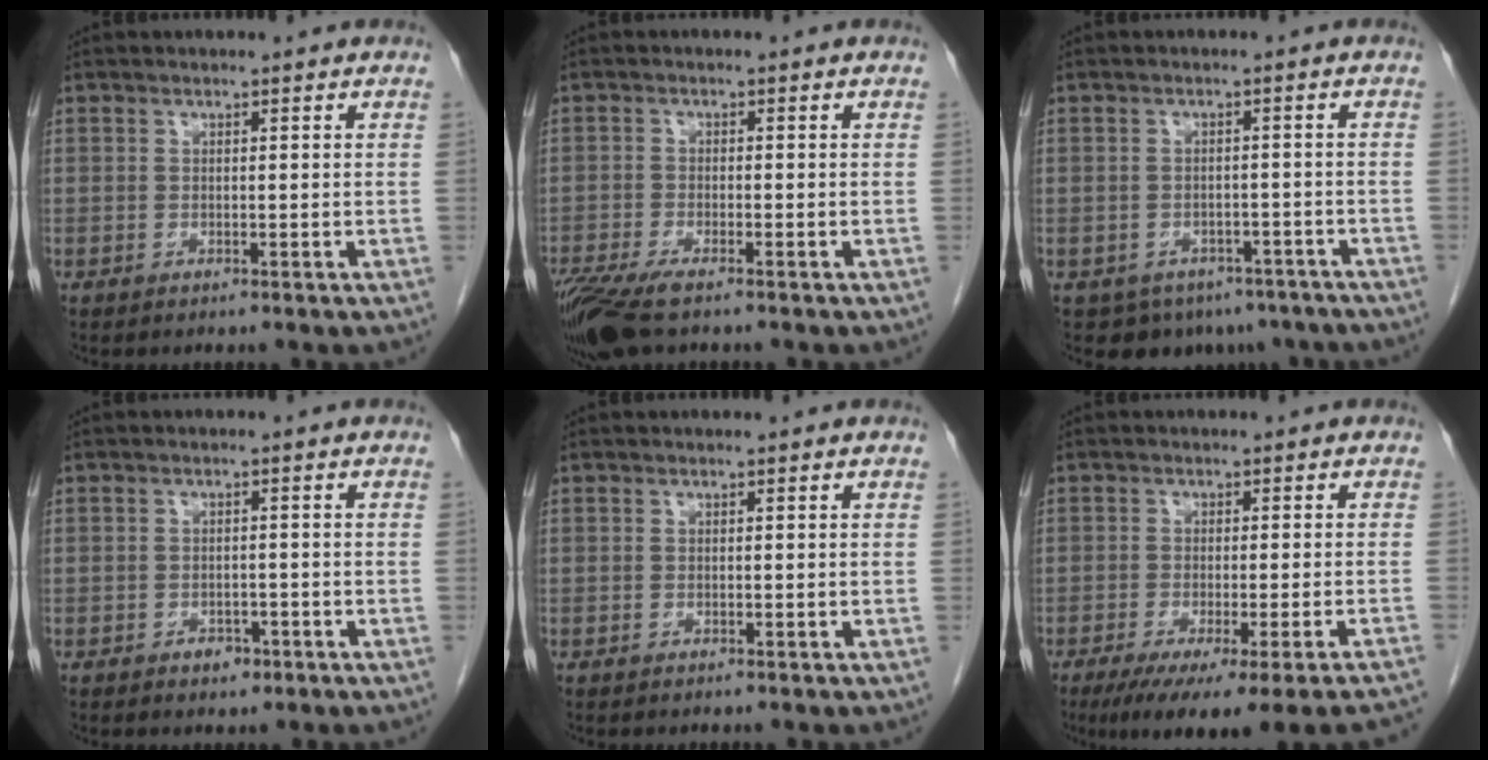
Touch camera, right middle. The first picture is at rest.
{"total": 8.1, "force": [-5.8, 1.8, 5.3], "torque": [-0.098, -0.019, -0.104]}
{"total": 9.2, "force": [-6.5, 6.0, 2.4], "torque": [-0.029, 0.004, -0.071]}
{"total": 2.0, "force": [-1.2, 1.3, 0.9], "torque": [-0.009, 0.005, -0.011]}
{"total": 0.0}
{"total": 16.9, "force": [-14.2, -0.6, 9.0], "torque": [-0.069, -0.043, -0.188]}